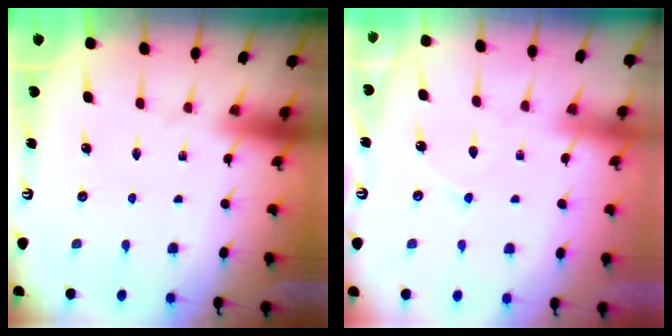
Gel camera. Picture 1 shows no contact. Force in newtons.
{"total": 4.8, "press": 4.8, "slide": 0.6}